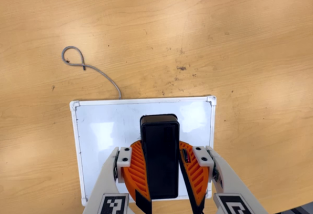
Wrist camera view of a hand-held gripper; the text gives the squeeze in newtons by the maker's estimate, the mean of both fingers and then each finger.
{"total": 10.0, "left": 10.0, "right": 10.0}